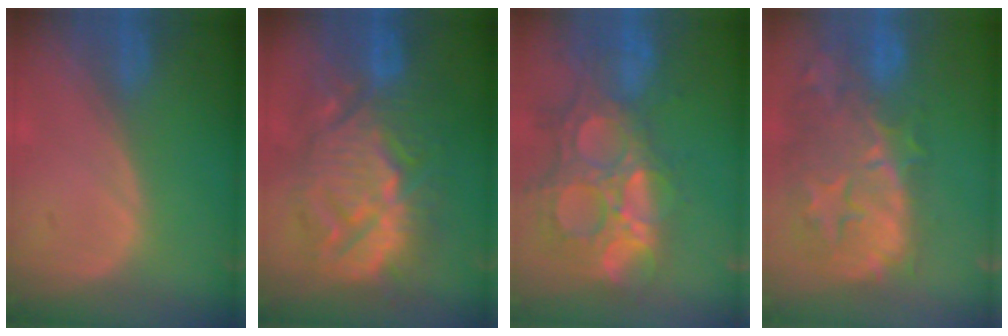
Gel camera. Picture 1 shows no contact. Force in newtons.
{"total": 13.5, "press": 13.4, "slide": 1.3}
{"total": 14.8, "press": 12.1, "slide": 8.4}
{"total": 13.7, "press": 11.8, "slide": 6.9}